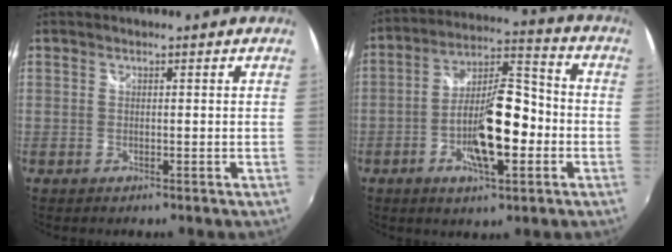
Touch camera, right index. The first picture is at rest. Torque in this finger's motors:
{"motor_torque": [1.63, -0.51, 1.06, 0.21]}